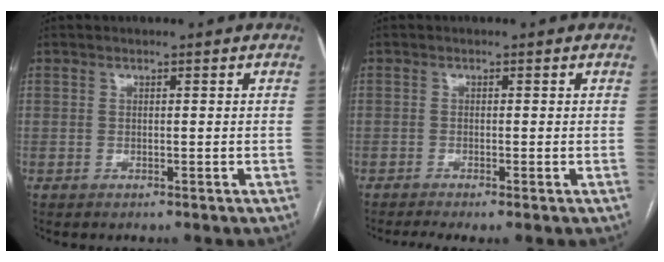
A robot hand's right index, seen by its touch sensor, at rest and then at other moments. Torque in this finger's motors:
{"motor_torque": [0.14, -0.03, 0.00, 0.02]}